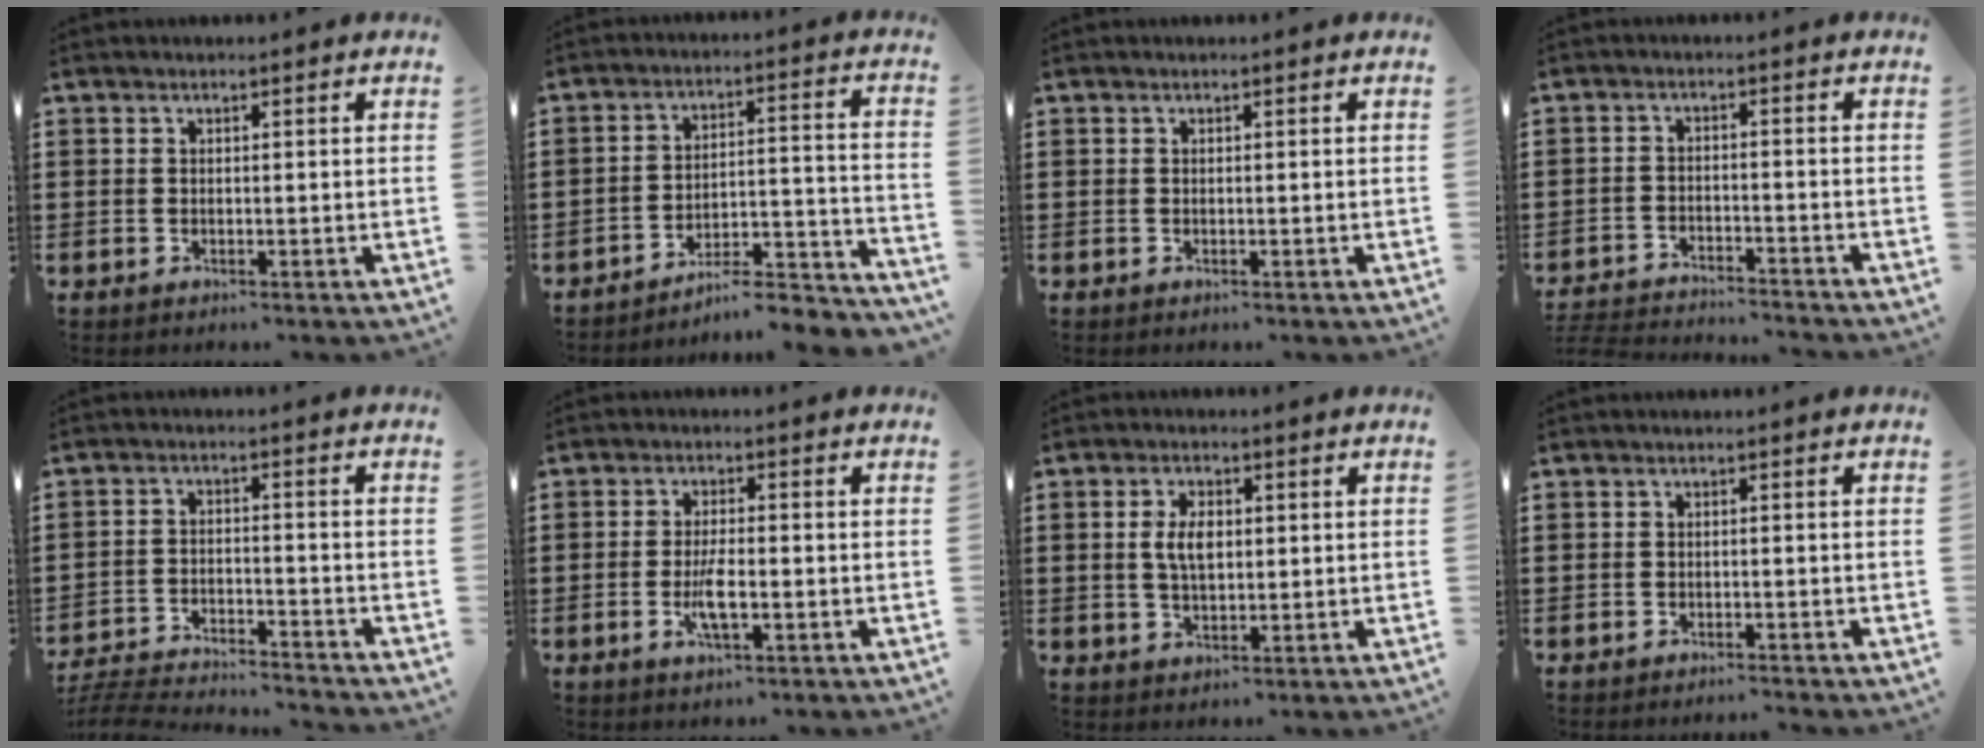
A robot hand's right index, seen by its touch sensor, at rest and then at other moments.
{"total": 6.0, "force": [-5.6, 0.5, 2.1], "torque": [-0.032, -0.007, -0.112]}
{"total": 0.0}
{"total": 3.8, "force": [-3.8, -0.2, 0.2], "torque": [-0.014, -0.006, -0.082]}
{"total": 5.1, "force": [-5.1, -0.2, 0.7], "torque": [-0.031, -0.009, -0.110]}
{"total": 4.5, "force": [-1.3, 1.0, 4.2], "torque": [-0.085, -0.006, -0.026]}
{"total": 4.4, "force": [0.5, 2.2, 3.8], "torque": [-0.069, 0.006, 0.005]}
{"total": 1.0, "force": [-0.9, -0.2, 0.1], "torque": [-0.003, -0.001, -0.019]}